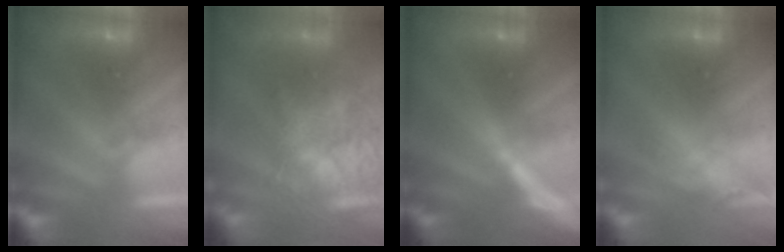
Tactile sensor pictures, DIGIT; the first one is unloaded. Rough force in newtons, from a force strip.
{"total": 9.8}
{"total": 3.3}
{"total": 4.7}